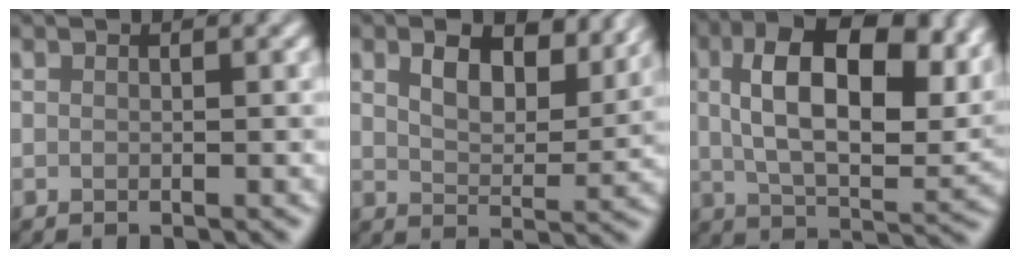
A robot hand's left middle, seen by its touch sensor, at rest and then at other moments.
{"total": 5.8, "force": [3.3, 3.0, 3.7], "torque": [-0.067, -0.003, 0.046]}
{"total": 12.9, "force": [4.0, 6.5, 10.4], "torque": [-0.163, -0.001, 0.071]}